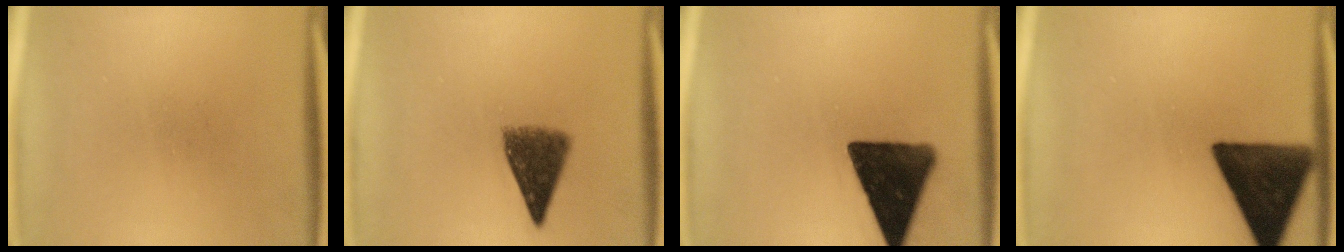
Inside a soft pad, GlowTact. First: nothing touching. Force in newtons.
{"total": 7.7}
{"total": 14.8}
{"total": 14.9}